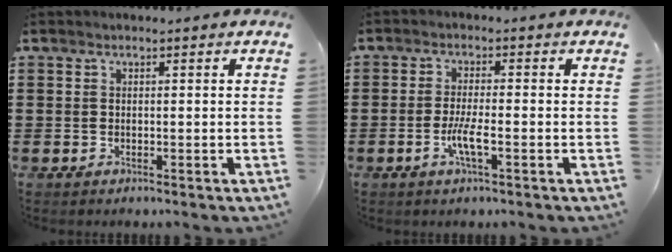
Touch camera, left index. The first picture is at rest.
{"total": 4.1, "force": [-1.4, 0.6, 3.8], "torque": [-0.078, -0.004, -0.029]}